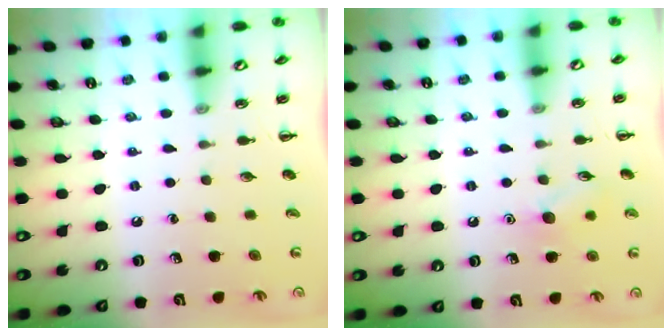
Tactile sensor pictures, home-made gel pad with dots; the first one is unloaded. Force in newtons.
{"total": 7.5, "press": 7.3, "slide": 1.4}